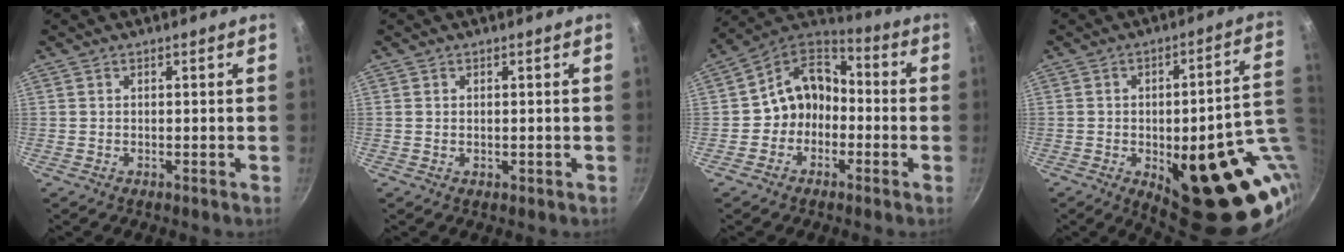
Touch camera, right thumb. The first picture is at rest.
{"total": 0.7, "force": [0.0, 0.4, 0.5], "torque": [-0.006, 0.000, 0.000]}
{"total": 11.2, "force": [-2.4, 9.3, 5.8], "torque": [-0.064, 0.058, -0.059]}
{"total": 27.6, "force": [-6.8, 11.1, 24.3], "torque": [-0.245, 0.003, -0.075]}